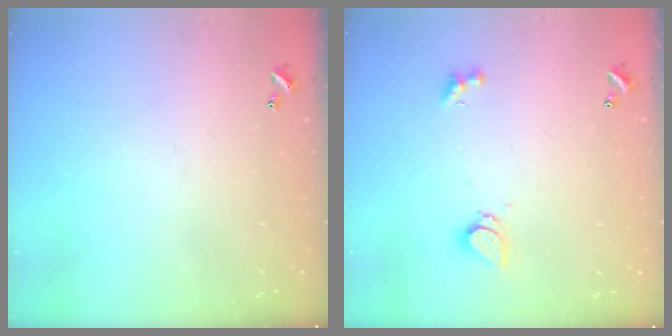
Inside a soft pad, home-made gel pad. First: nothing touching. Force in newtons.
{"total": 1.4, "press": 1.3, "slide": 0.4}